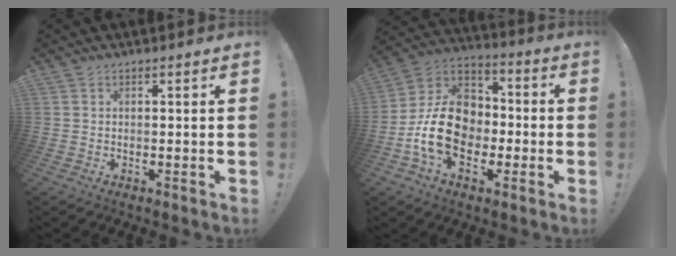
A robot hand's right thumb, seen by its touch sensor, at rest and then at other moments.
{"total": 18.5, "force": [-4.5, 14.0, 11.3], "torque": [-0.197, 0.034, -0.068]}